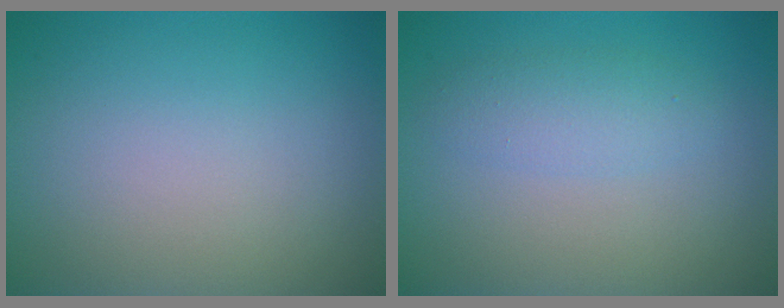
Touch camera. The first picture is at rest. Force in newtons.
{"total": 2.2, "press": 2.2, "slide": 0.1}